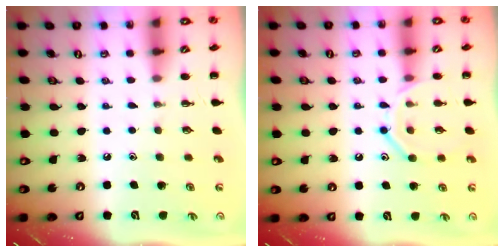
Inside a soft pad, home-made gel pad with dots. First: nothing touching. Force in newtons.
{"total": 10.8, "press": 10.8, "slide": 0.9}